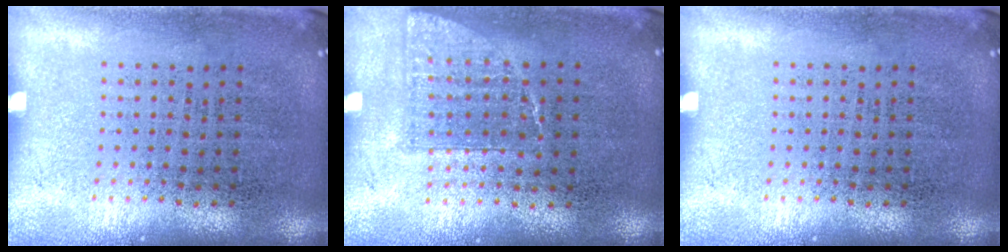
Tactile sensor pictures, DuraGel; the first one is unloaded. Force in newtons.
{"total": 0.8, "press": 0.7, "slide": 0.2}
{"total": 0.0}